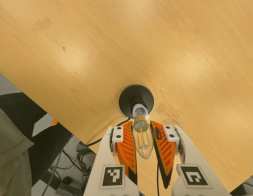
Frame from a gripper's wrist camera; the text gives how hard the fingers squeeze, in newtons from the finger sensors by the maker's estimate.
{"total": 22.4, "left": 24.6, "right": 20.2}